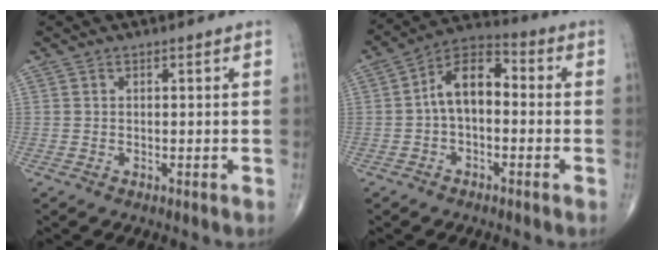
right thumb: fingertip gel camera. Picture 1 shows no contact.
{"total": 9.5, "force": [-0.5, 5.6, 7.6], "torque": [-0.114, 0.037, -0.025]}